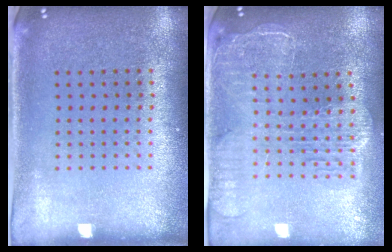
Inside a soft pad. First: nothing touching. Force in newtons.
{"total": 2.3, "press": 2.0, "slide": 1.1}